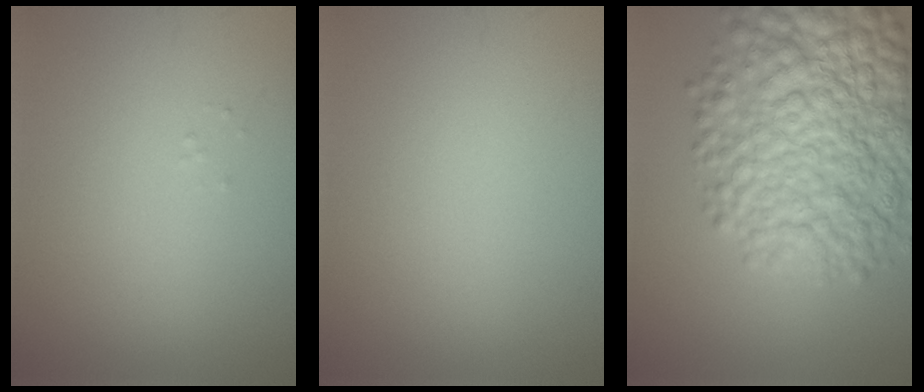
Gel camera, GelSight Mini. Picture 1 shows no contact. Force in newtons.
{"total": 0.0}
{"total": 10.6, "press": 10.6, "slide": 0.2}